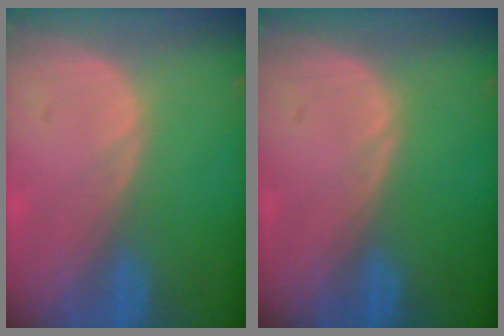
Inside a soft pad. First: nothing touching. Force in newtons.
{"total": 0.0}